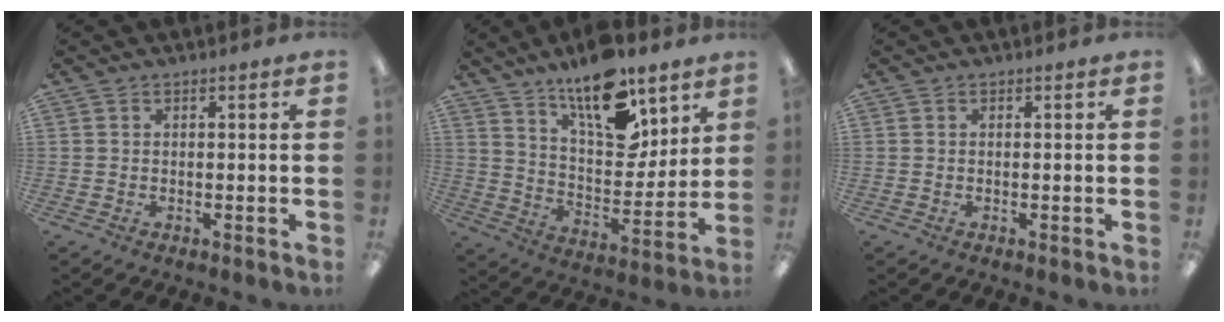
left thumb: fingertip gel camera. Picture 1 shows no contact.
{"total": 16.9, "force": [11.8, 7.2, 9.6], "torque": [-0.154, -0.072, 0.205]}
{"total": 0.0}